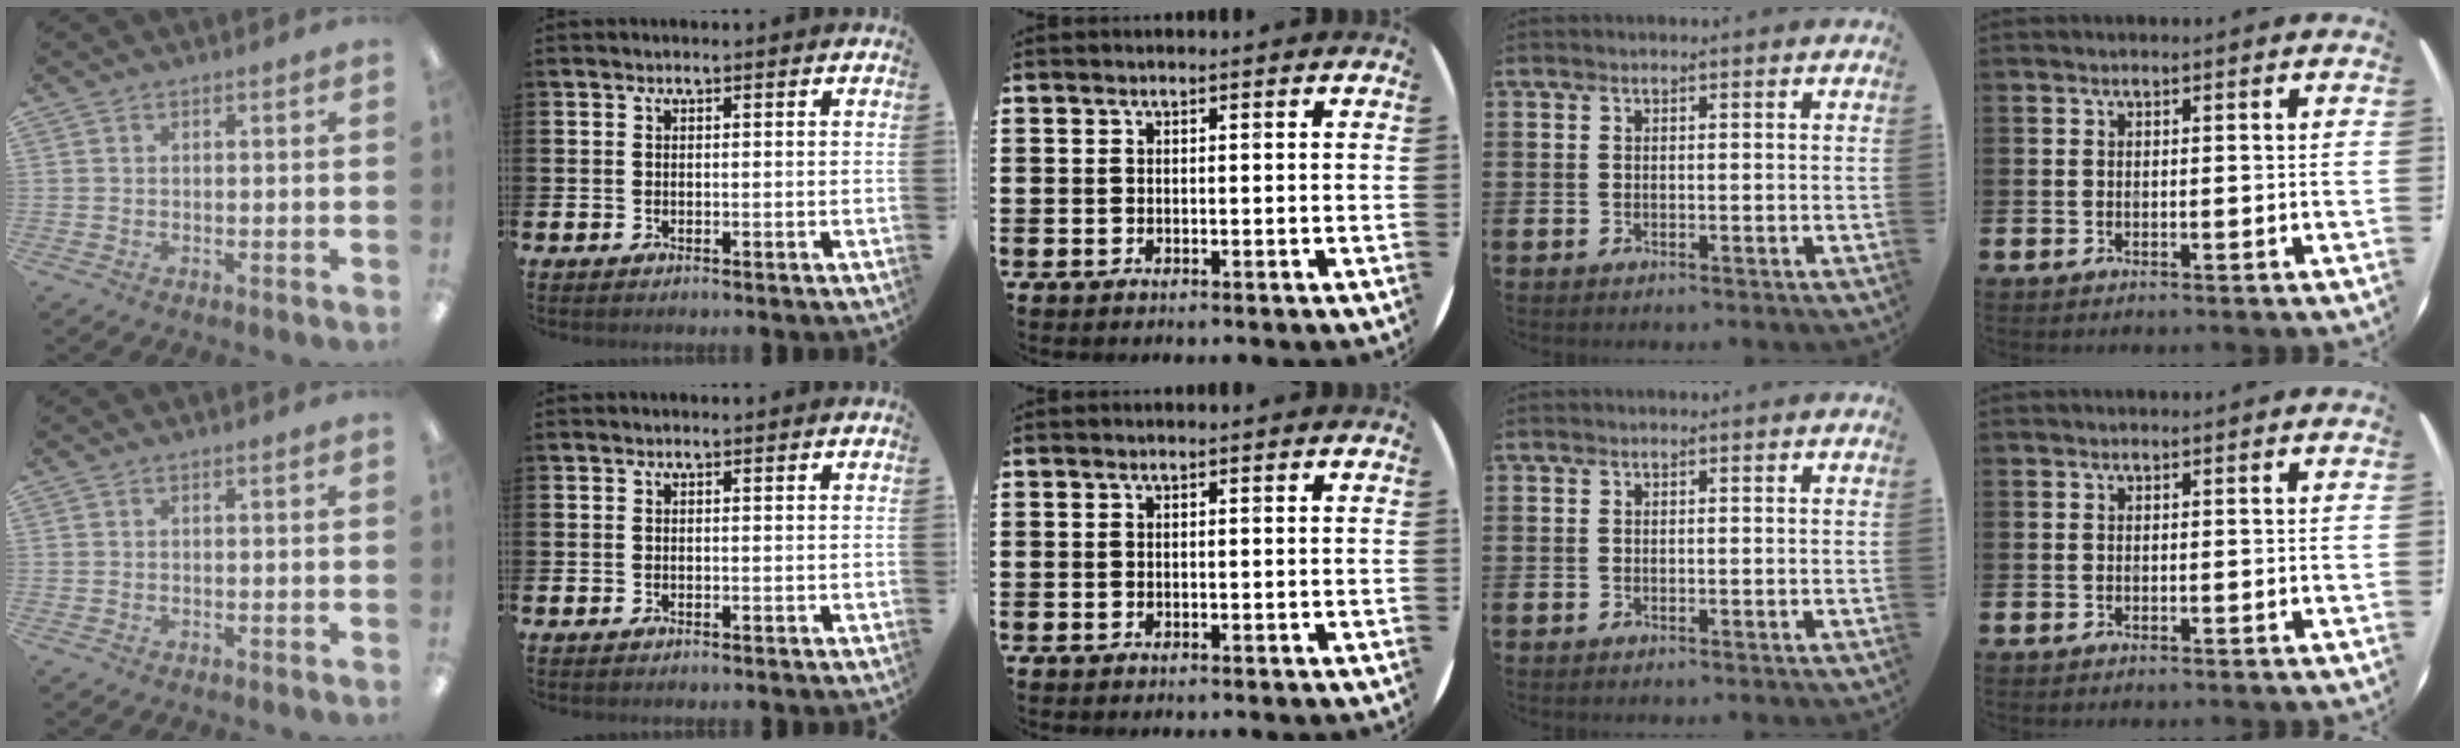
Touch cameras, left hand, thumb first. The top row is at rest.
{}